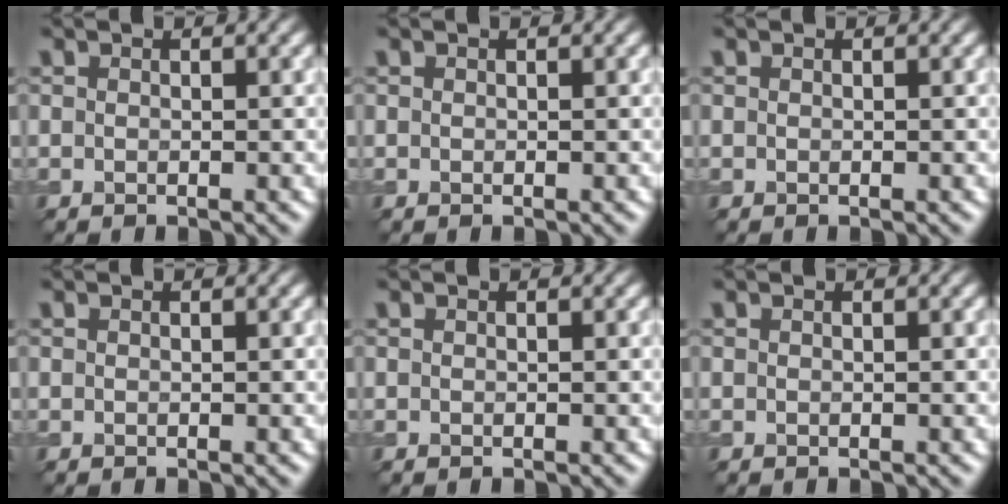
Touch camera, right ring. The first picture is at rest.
{"total": 0.0}
{"total": 0.0}
{"total": 0.0}
{"total": 0.0}
{"total": 0.0}